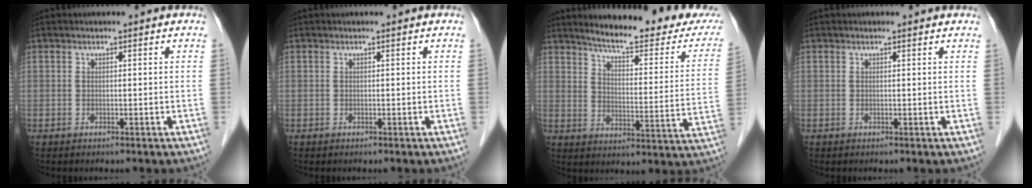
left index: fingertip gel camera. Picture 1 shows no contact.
{"total": 0.0}
{"total": 20.5, "force": [18.5, 2.8, 8.5], "torque": [-0.106, -0.058, 0.224]}
{"total": 0.8, "force": [0.8, 0.2, 0.1], "torque": [-0.008, 0.003, 0.008]}